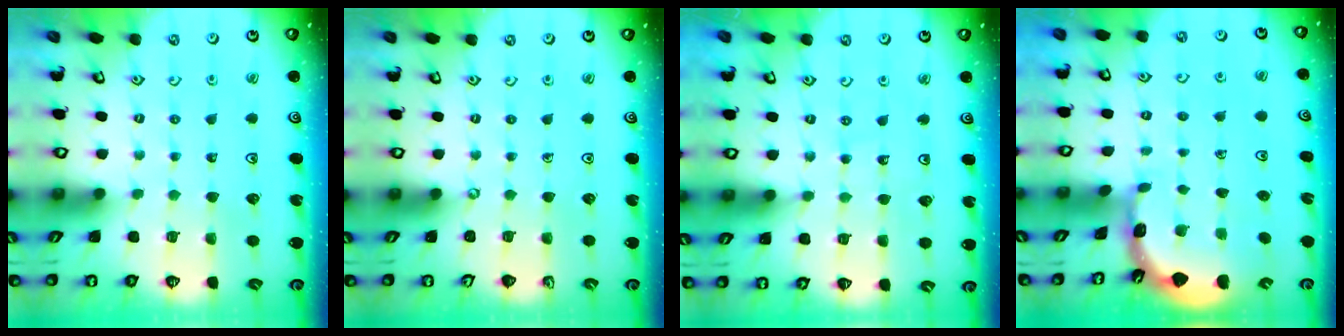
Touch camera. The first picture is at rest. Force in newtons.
{"total": 0.0}
{"total": 6.6, "press": 6.2, "slide": 2.2}
{"total": 1.6, "press": 1.6, "slide": 0.1}